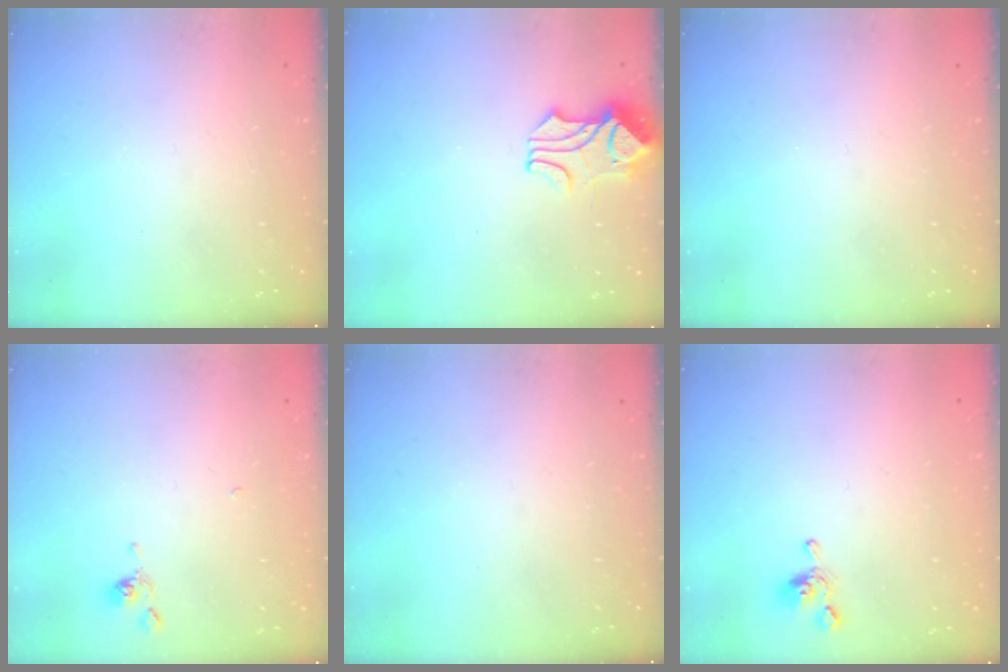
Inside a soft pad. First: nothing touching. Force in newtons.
{"total": 1.7, "press": 1.2, "slide": 1.1}
{"total": 0.0}
{"total": 1.7, "press": 1.7, "slide": 0.3}
{"total": 0.0}
{"total": 2.9, "press": 2.9, "slide": 0.0}